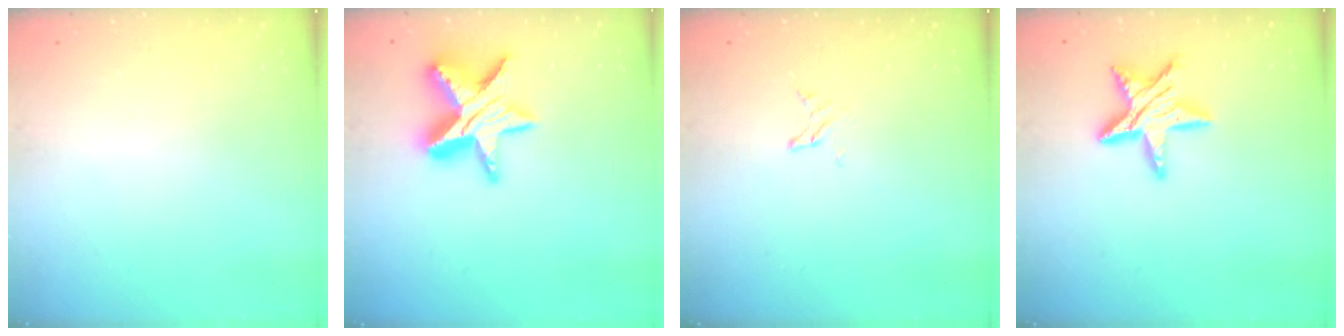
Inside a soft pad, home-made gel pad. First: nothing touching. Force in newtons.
{"total": 14.3, "press": 14.3, "slide": 1.1}
{"total": 1.6, "press": 1.6, "slide": 0.2}
{"total": 11.7, "press": 11.6, "slide": 0.6}